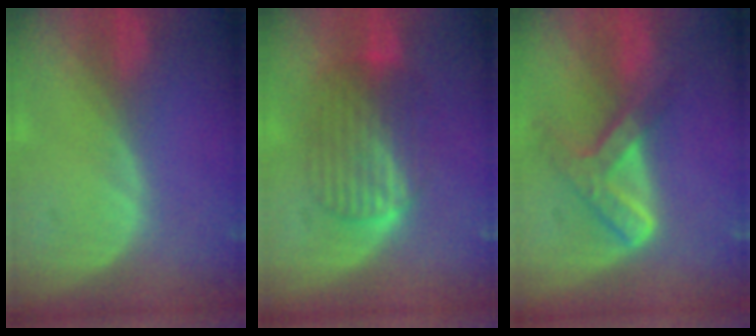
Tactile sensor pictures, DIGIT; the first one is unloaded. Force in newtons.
{"total": 7.1, "press": 7.1, "slide": 0.2}
{"total": 7.2, "press": 6.0, "slide": 4.0}